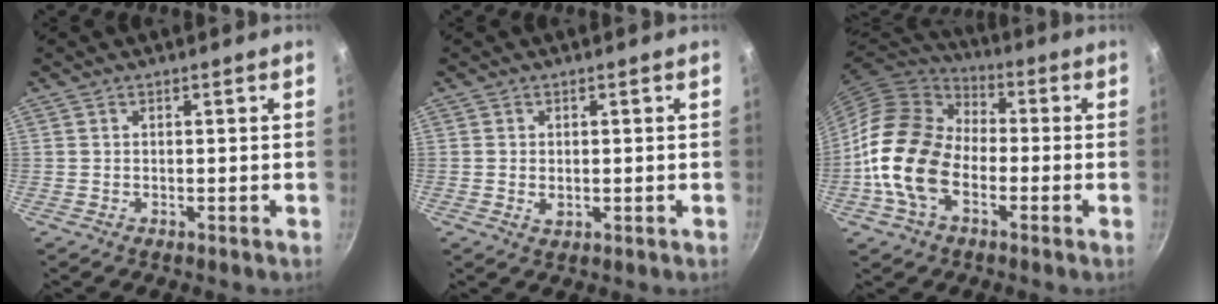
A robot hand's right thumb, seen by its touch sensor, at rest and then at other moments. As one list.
[{"total": 1.9, "force": [-0.1, 1.3, 1.4], "torque": [-0.023, -0.003, 0.000]}, {"total": 17.6, "force": [-4.0, 11.7, 12.5], "torque": [-0.209, 0.030, -0.094]}]